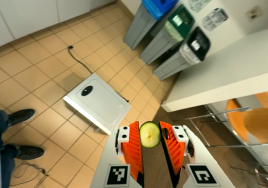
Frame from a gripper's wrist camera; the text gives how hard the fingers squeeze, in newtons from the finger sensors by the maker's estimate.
{"total": 6.5, "left": 6.5, "right": 6.5}